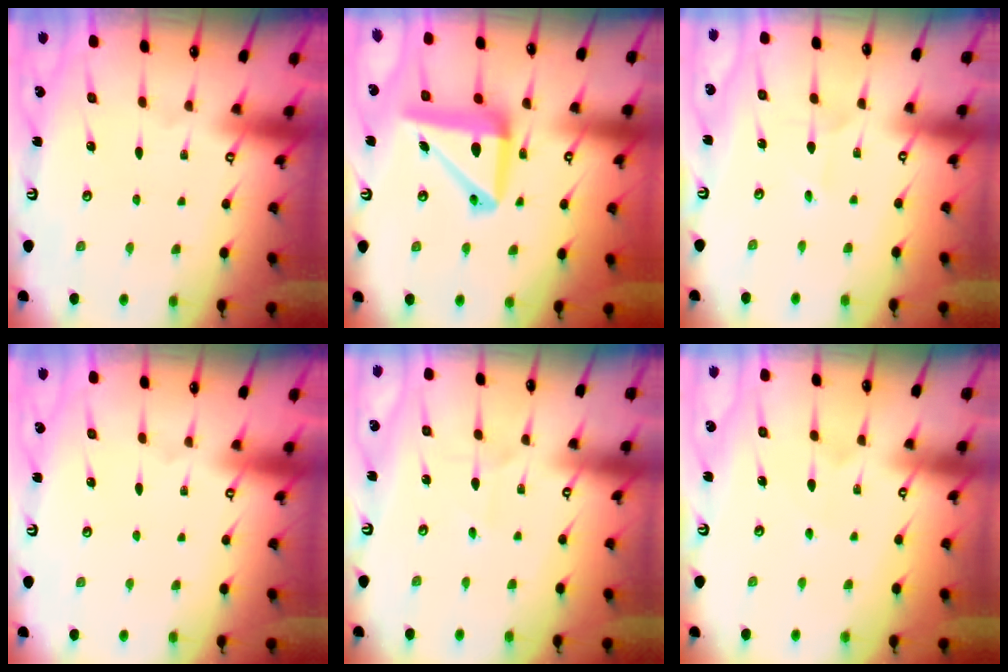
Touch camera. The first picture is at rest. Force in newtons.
{"total": 16.0, "press": 15.8, "slide": 2.8}
{"total": 1.6, "press": 1.5, "slide": 0.1}
{"total": 0.0}
{"total": 2.7, "press": 2.7, "slide": 0.3}
{"total": 4.6, "press": 4.6, "slide": 0.5}